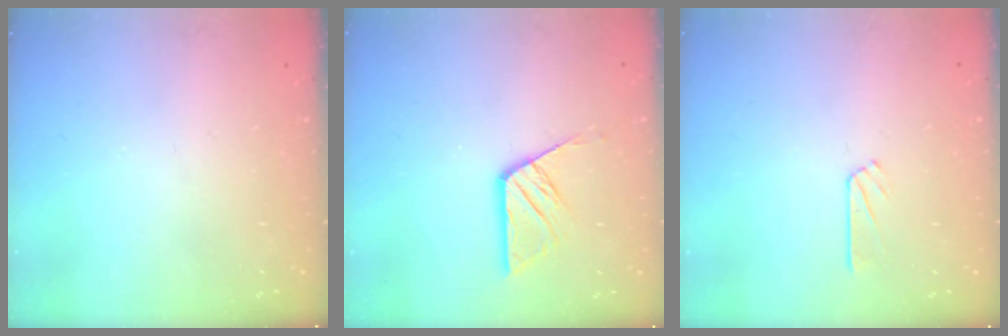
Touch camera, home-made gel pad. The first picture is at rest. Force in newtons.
{"total": 9.6, "press": 9.6, "slide": 0.5}
{"total": 2.5, "press": 2.5, "slide": 0.2}